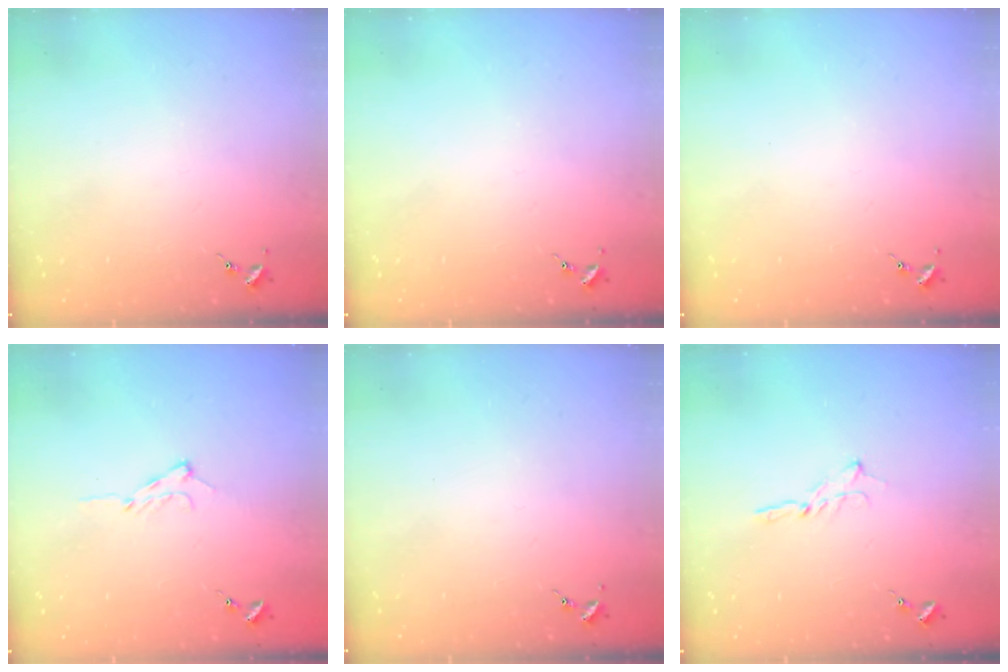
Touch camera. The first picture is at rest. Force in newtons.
{"total": 0.0}
{"total": 0.0}
{"total": 7.4, "press": 7.3, "slide": 0.8}
{"total": 0.0}
{"total": 2.0, "press": 2.0, "slide": 0.2}